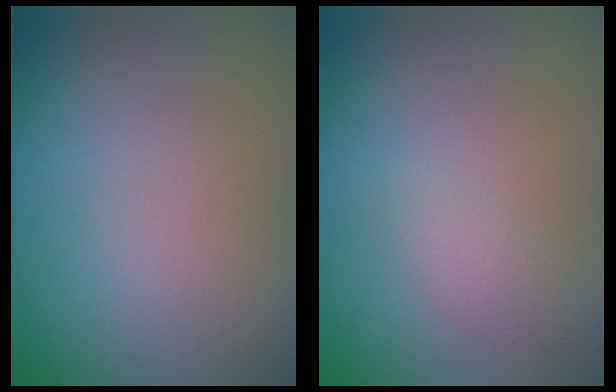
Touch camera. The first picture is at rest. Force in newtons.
{"total": 1.4, "press": 1.4, "slide": 0.1}